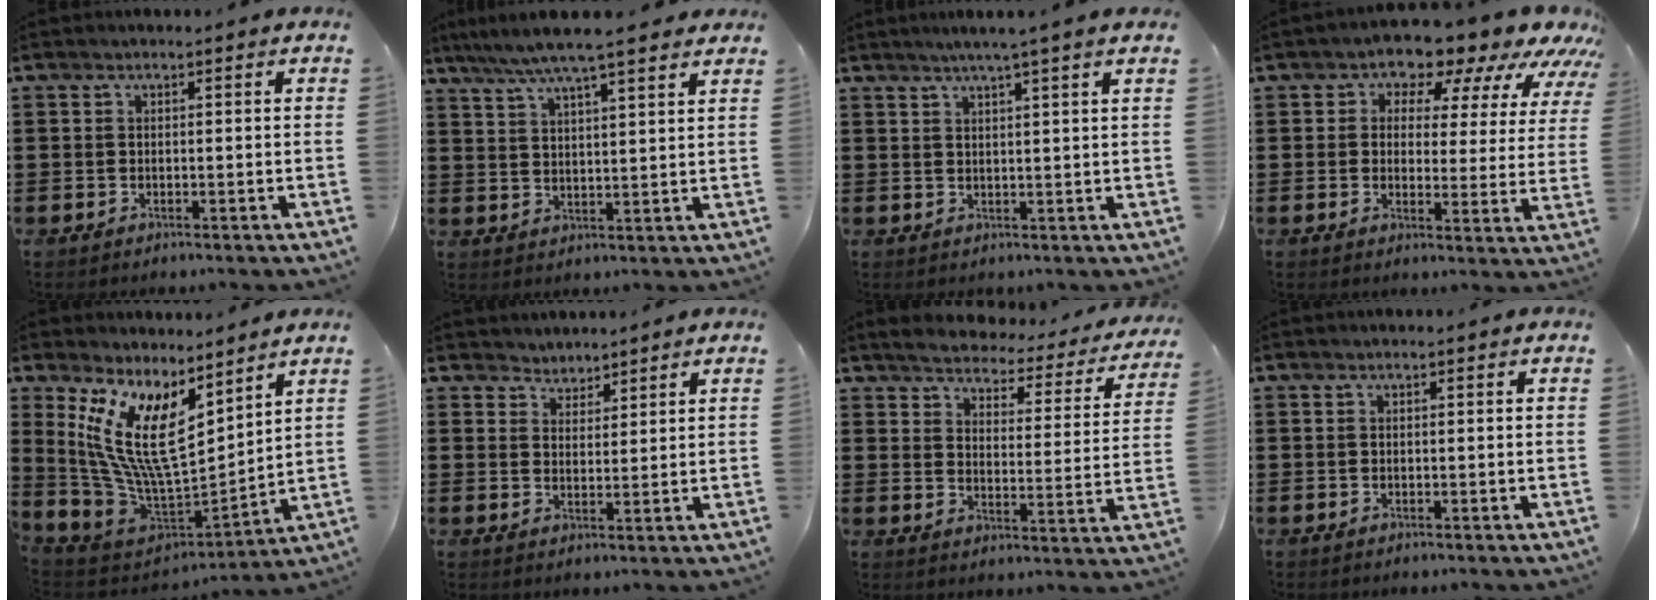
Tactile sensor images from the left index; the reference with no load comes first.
{"total": 6.1, "force": [5.1, 0.0, 3.4], "torque": [-0.081, -0.016, 0.088]}
{"total": 2.6, "force": [2.0, -0.8, 1.5], "torque": [-0.032, -0.001, 0.033]}
{"total": 7.5, "force": [6.5, 3.3, 1.9], "torque": [-0.044, -0.049, 0.108]}
{"total": 13.9, "force": [6.4, 5.4, 11.1], "torque": [-0.272, -0.052, 0.112]}
{"total": 2.7, "force": [2.5, 1.1, -0.5], "torque": [-0.004, 0.002, 0.047]}
{"total": 3.3, "force": [3.3, 0.3, 0.4], "torque": [-0.032, -0.030, 0.049]}
{"total": 0.0}